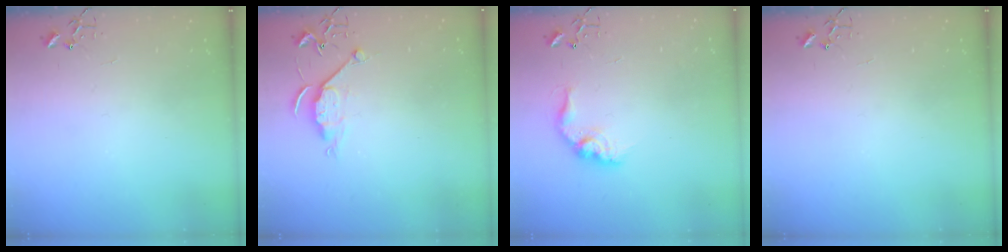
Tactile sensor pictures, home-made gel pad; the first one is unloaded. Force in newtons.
{"total": 6.2, "press": 6.2, "slide": 0.5}
{"total": 12.4, "press": 12.4, "slide": 0.6}
{"total": 0.0}